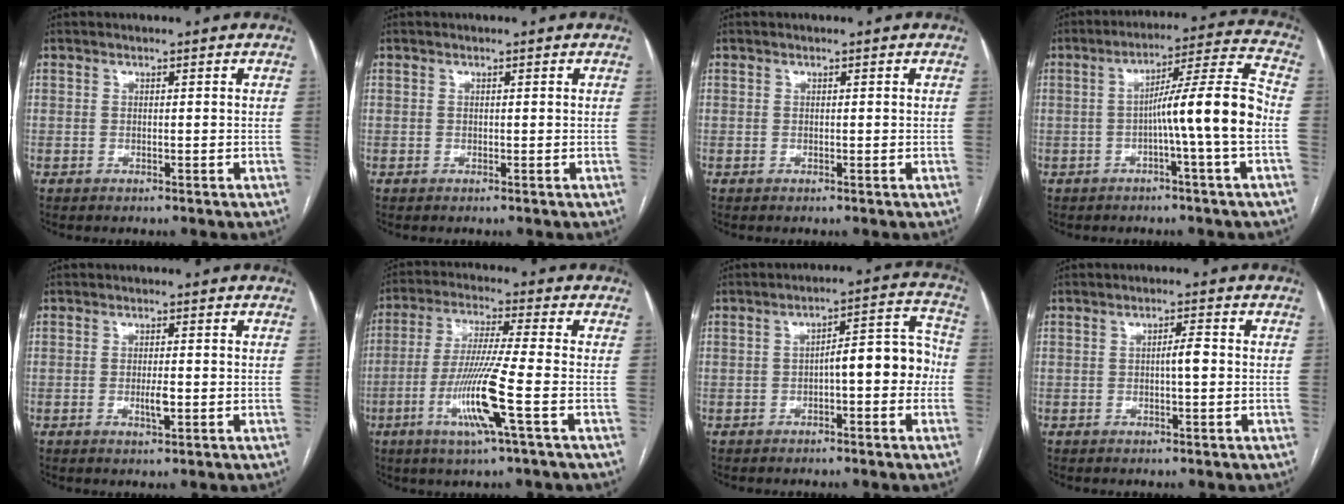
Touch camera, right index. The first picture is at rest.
{"total": 0.0}
{"total": 0.0}
{"total": 11.6, "force": [-2.3, -1.4, 11.2], "torque": [-0.175, 0.020, -0.040]}
{"total": 2.3, "force": [-0.6, 0.5, 2.2], "torque": [-0.043, -0.002, -0.008]}
{"total": 11.4, "force": [-3.9, -1.1, 10.7], "torque": [-0.213, -0.018, -0.079]}
{"total": 8.6, "force": [-1.4, 2.3, 8.2], "torque": [-0.104, 0.042, -0.017]}
{"total": 2.4, "force": [-0.2, 0.2, 2.3], "torque": [-0.039, 0.003, -0.005]}